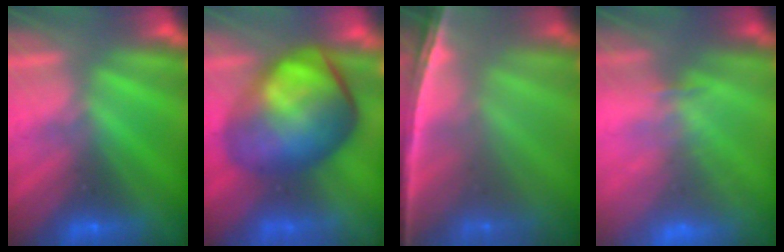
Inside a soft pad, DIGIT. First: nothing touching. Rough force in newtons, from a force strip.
{"total": 10.1}
{"total": 6.9}
{"total": 7.6}